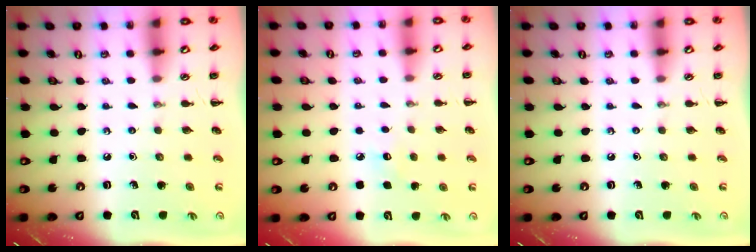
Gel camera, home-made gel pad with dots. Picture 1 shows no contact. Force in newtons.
{"total": 5.4, "press": 5.1, "slide": 1.5}
{"total": 0.0}